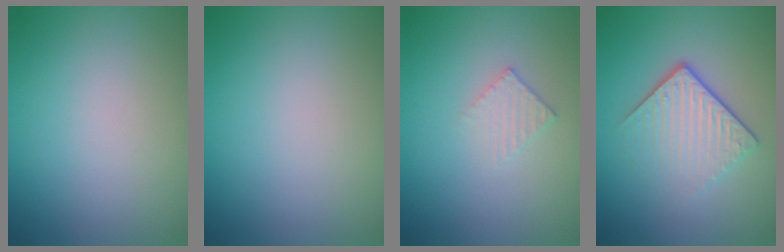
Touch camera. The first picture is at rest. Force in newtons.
{"total": 0.0}
{"total": 1.4, "press": 1.4, "slide": 0.2}
{"total": 4.2, "press": 2.9, "slide": 3.1}